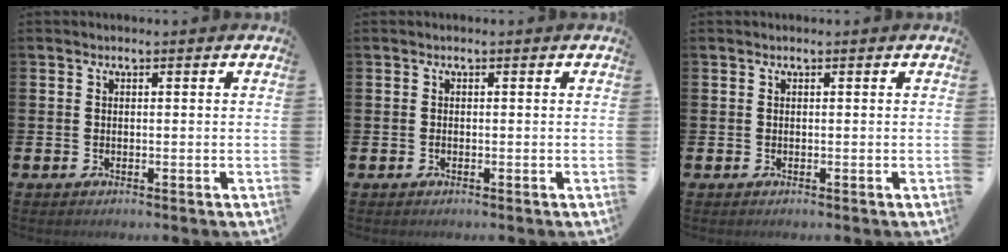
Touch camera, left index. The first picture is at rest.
{"total": 0.0}
{"total": 0.0}